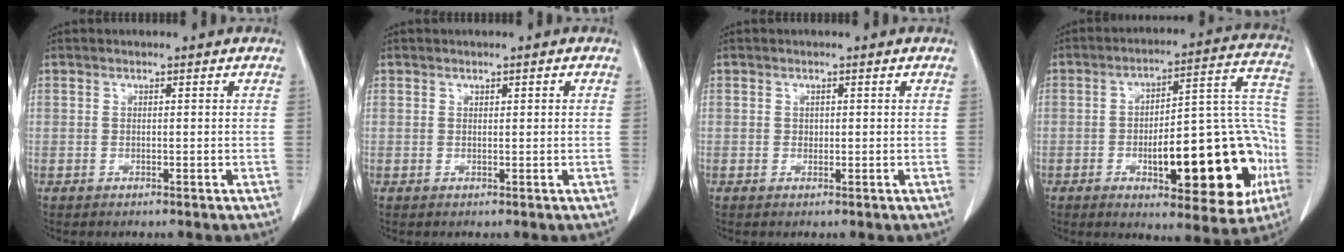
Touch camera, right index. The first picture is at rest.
{"total": 0.6, "force": [0.3, 0.2, 0.6], "torque": [-0.008, 0.002, 0.004]}
{"total": 0.7, "force": [0.1, 0.6, 0.3], "torque": [-0.002, 0.001, 0.001]}
{"total": 23.2, "force": [-6.4, 7.0, 21.2], "torque": [-0.226, 0.033, -0.073]}